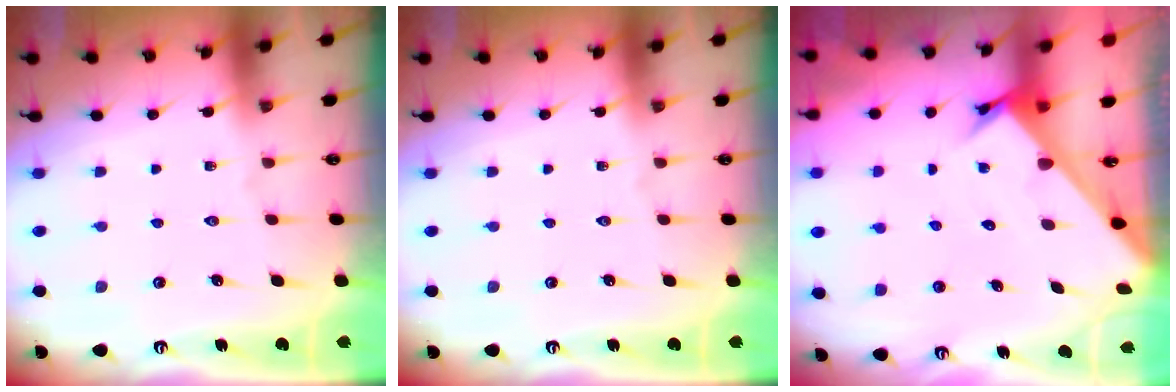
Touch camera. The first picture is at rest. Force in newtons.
{"total": 0.0}
{"total": 2.6, "press": 2.6, "slide": 0.2}